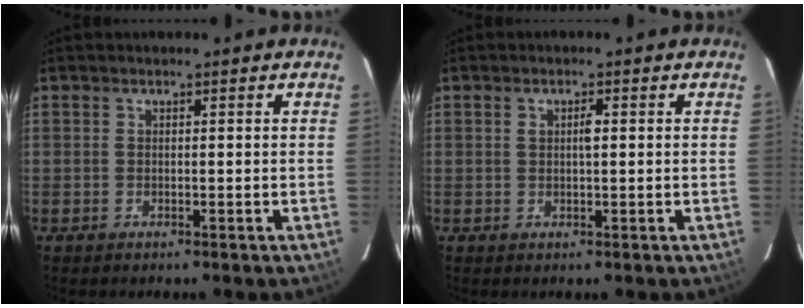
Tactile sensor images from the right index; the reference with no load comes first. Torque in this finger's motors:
{"motor_torque": [0.10, -0.03, 0.05, 0.03]}